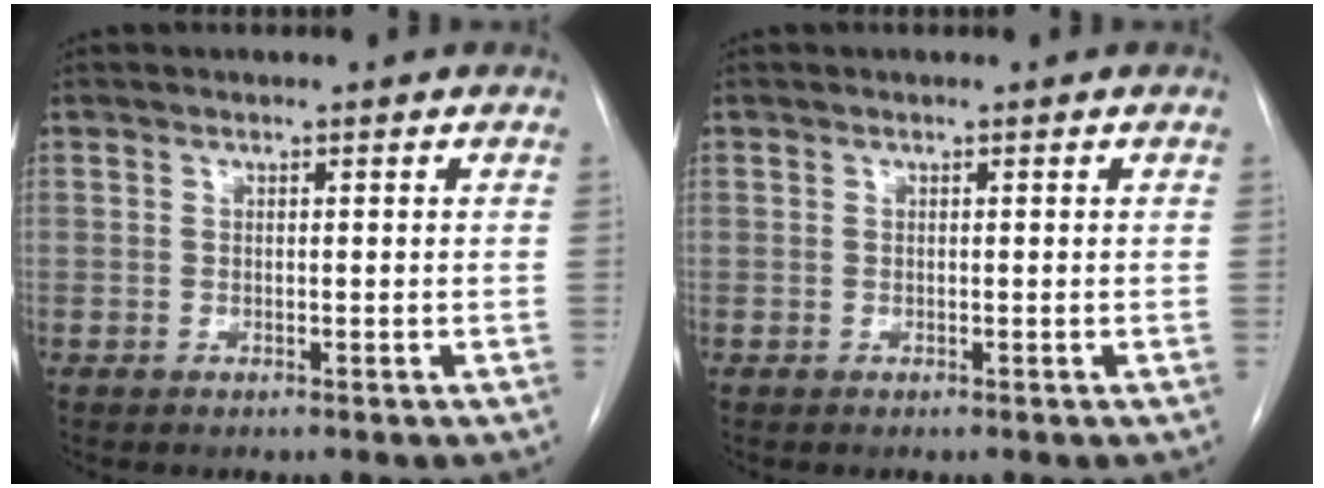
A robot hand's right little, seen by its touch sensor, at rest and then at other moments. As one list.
[{"total": 0.0}]